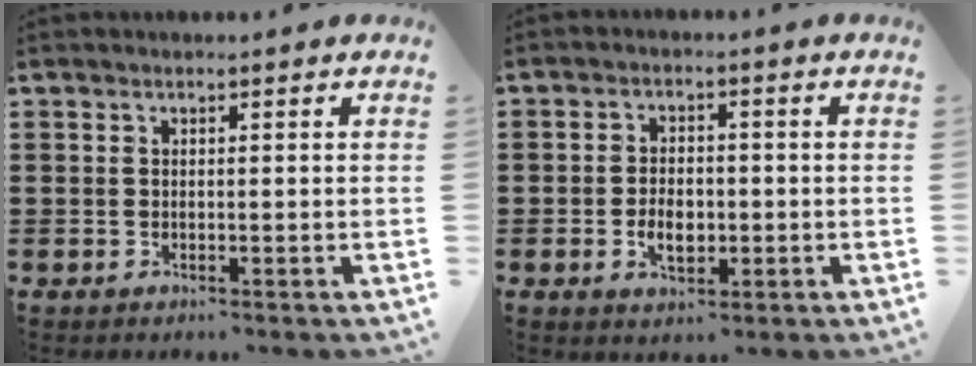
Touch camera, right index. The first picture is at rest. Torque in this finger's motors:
{"motor_torque": [2.14, 0.00, 0.23, 0.08]}